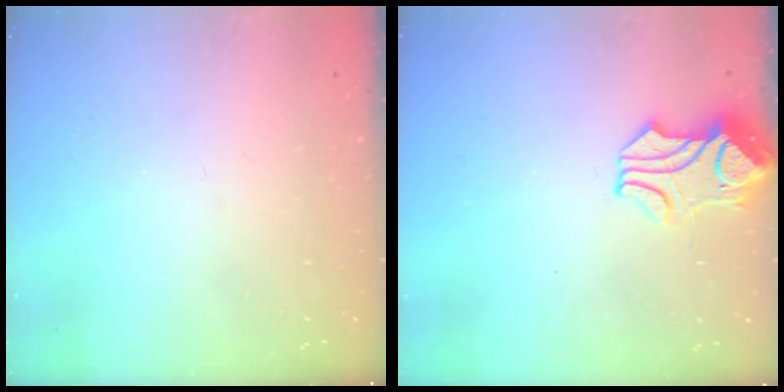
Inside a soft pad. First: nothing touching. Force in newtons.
{"total": 1.0, "press": 0.7, "slide": 0.7}